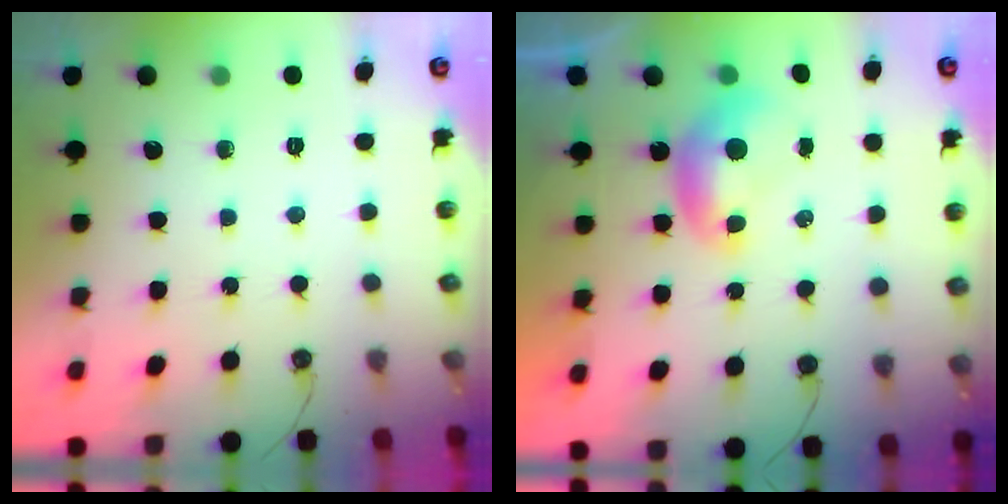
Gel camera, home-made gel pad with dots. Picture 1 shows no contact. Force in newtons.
{"total": 0.0}